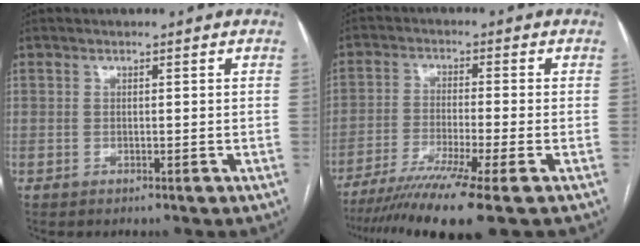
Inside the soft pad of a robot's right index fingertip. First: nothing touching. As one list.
[{"total": 11.9, "force": [-8.7, -1.9, 7.9], "torque": [-0.132, -0.033, -0.139]}]